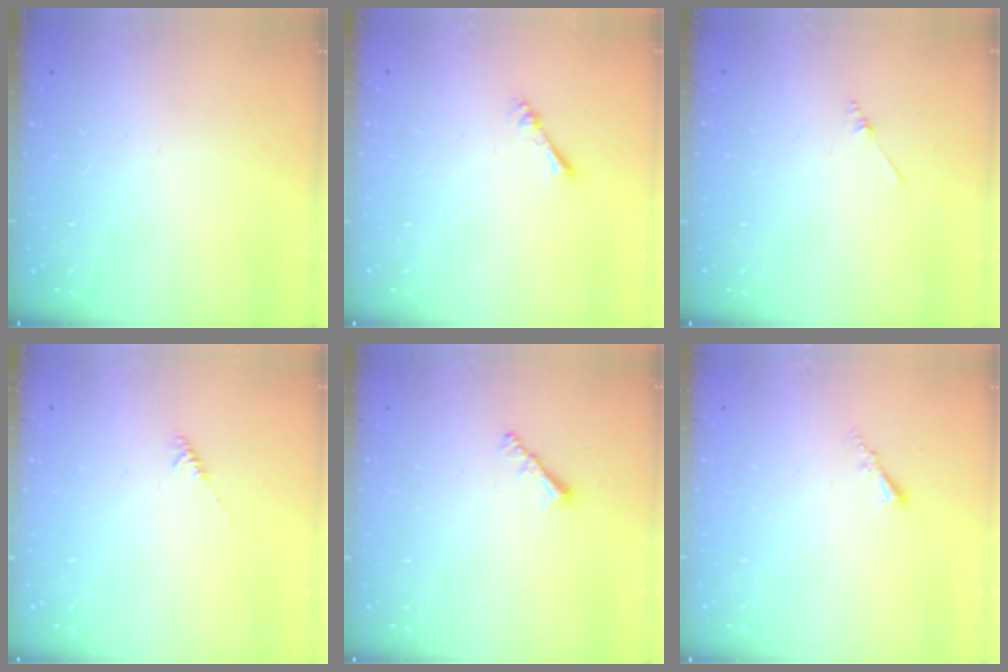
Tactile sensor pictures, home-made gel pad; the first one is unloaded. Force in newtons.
{"total": 1.7, "press": 1.7, "slide": 0.2}
{"total": 1.3, "press": 1.3, "slide": 0.3}
{"total": 2.0, "press": 1.9, "slide": 0.4}
{"total": 1.9, "press": 1.8, "slide": 0.5}
{"total": 1.8, "press": 1.7, "slide": 0.3}